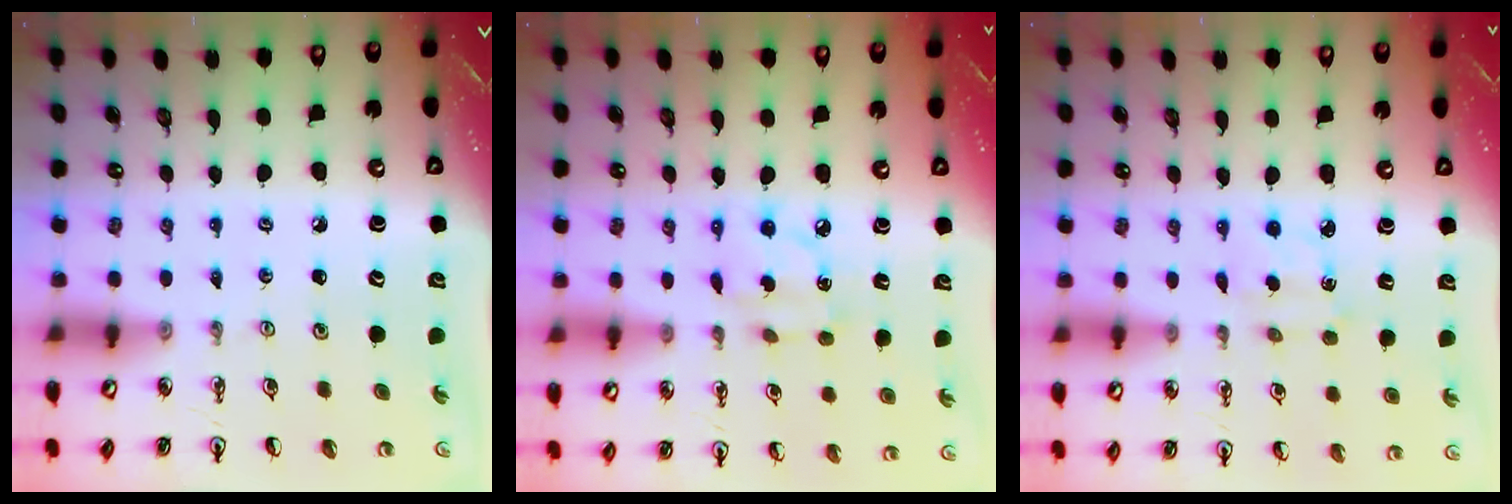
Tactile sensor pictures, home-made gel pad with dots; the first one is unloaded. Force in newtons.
{"total": 5.3, "press": 5.3, "slide": 0.1}
{"total": 3.4, "press": 3.3, "slide": 0.5}